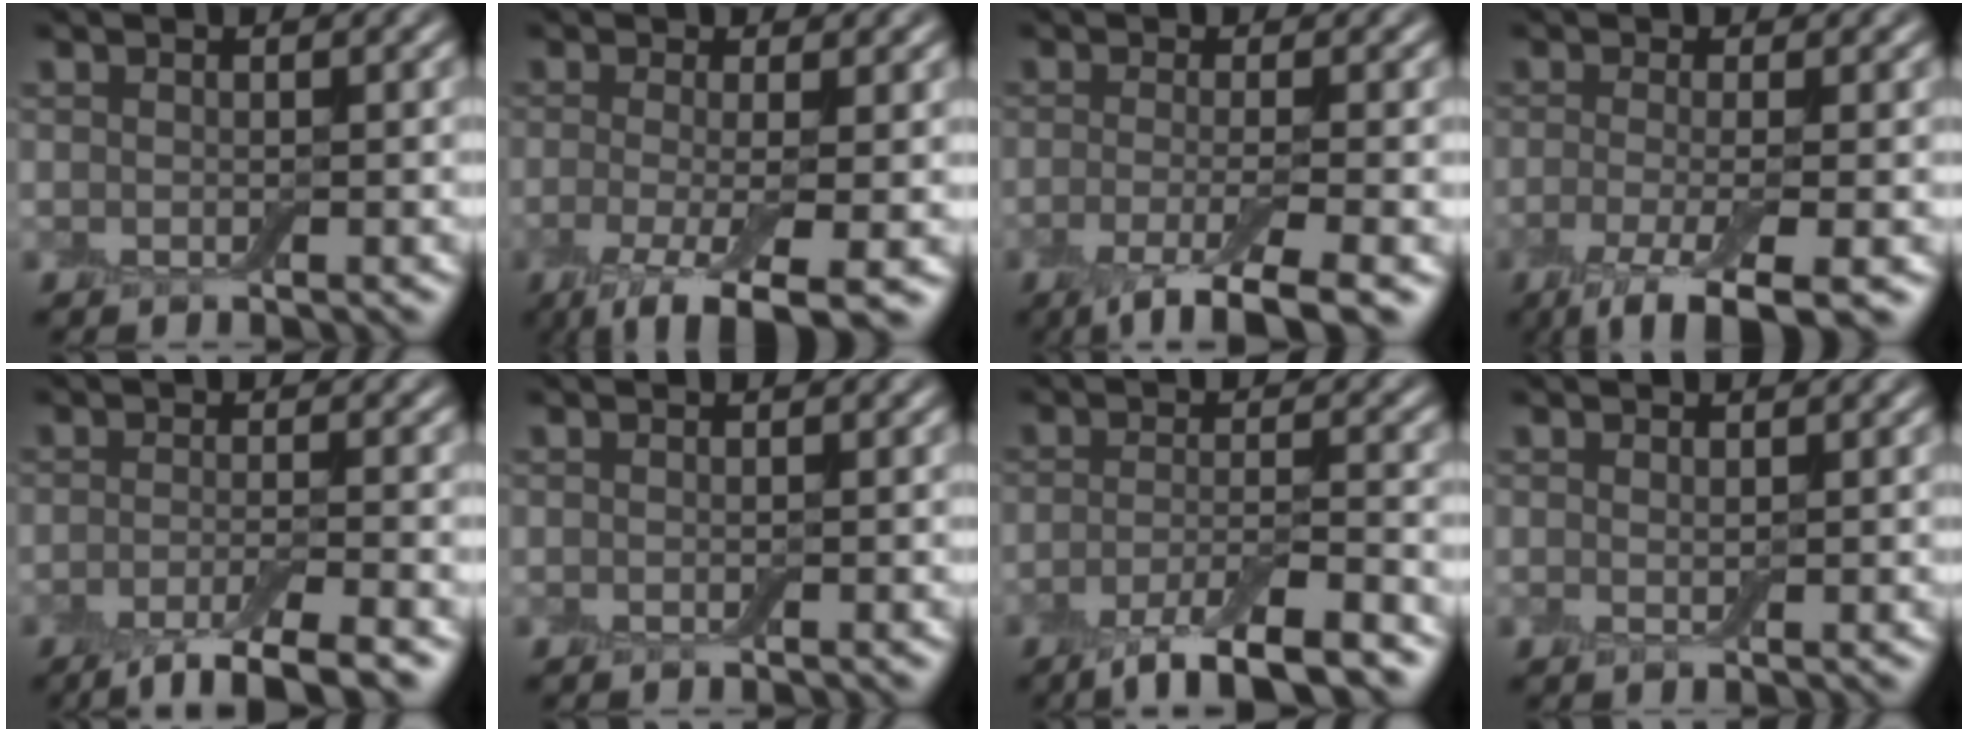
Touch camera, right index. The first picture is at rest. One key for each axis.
{"total": 6.7, "fx": -2.5, "fy": 1.8, "fz": 5.9, "tx": -0.100, "ty": -0.015, "tz": -0.047}
{"total": 5.4, "fx": -2.6, "fy": 1.3, "fz": 4.6, "tx": -0.073, "ty": -0.008, "tz": -0.054}
{"total": 6.0, "fx": -2.7, "fy": 1.6, "fz": 5.1, "tx": -0.082, "ty": -0.010, "tz": -0.056}
{"total": 4.7, "fx": -3.0, "fy": 1.0, "fz": 3.4, "tx": -0.051, "ty": -0.004, "tz": -0.059}
{"total": 0.0}
{"total": 5.8, "fx": -3.8, "fy": 1.2, "fz": 4.2, "tx": -0.069, "ty": -0.002, "tz": -0.069}
{"total": 0.6, "fx": 0.4, "fy": 0.1, "fz": 0.4, "tx": -0.008, "ty": -0.002, "tz": 0.008}